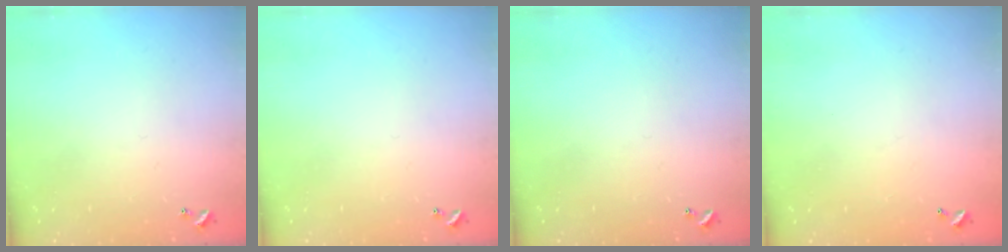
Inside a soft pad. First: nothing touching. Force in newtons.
{"total": 0.0}
{"total": 0.0}
{"total": 2.9, "press": 2.9, "slide": 0.1}